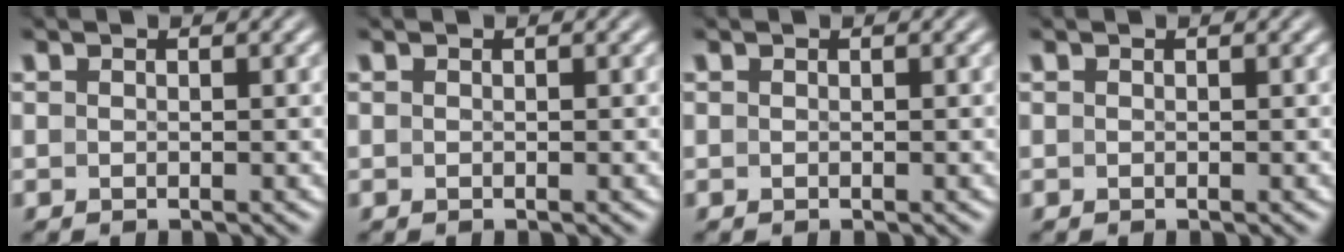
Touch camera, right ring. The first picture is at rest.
{"total": 0.0}
{"total": 0.0}
{"total": 0.0}